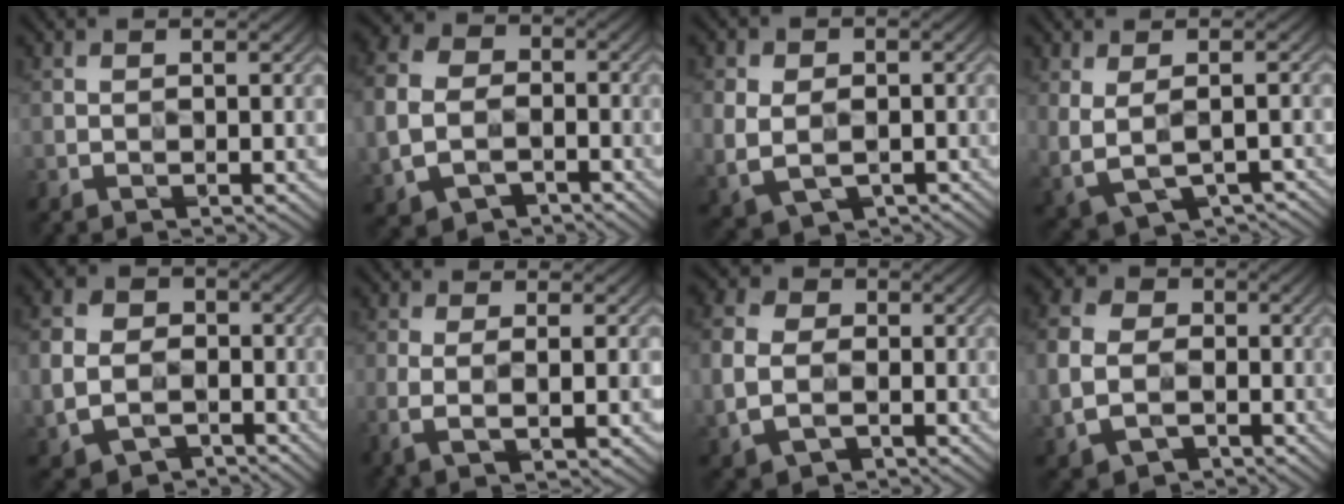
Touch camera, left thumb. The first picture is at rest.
{"total": 8.2, "force": [-2.6, 6.5, 4.4], "torque": [-0.133, -0.020, -0.060]}
{"total": 7.7, "force": [-0.8, 6.5, 4.1], "torque": [-0.102, -0.011, -0.021]}
{"total": 5.1, "force": [-0.1, 2.8, 4.2], "torque": [-0.105, -0.025, 0.014]}
{"total": 8.1, "force": [-2.2, 6.8, 3.8], "torque": [-0.120, -0.016, -0.054]}
{"total": 4.5, "force": [-0.6, 1.2, 4.3], "torque": [-0.093, -0.007, -0.010]}
{"total": 7.2, "force": [-0.8, 6.0, 4.0], "torque": [-0.121, -0.002, -0.029]}
{"total": 8.1, "force": [-1.4, 6.8, 4.2], "torque": [-0.131, -0.012, -0.042]}